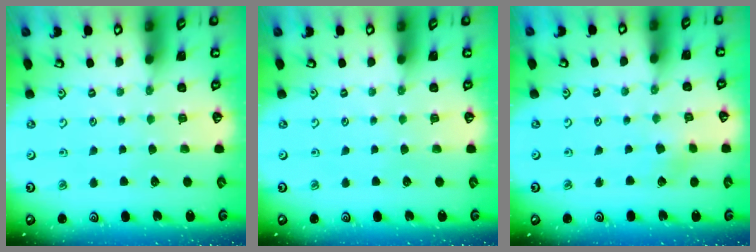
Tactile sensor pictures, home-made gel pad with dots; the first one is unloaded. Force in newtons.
{"total": 0.0}
{"total": 1.9, "press": 1.9, "slide": 0.2}